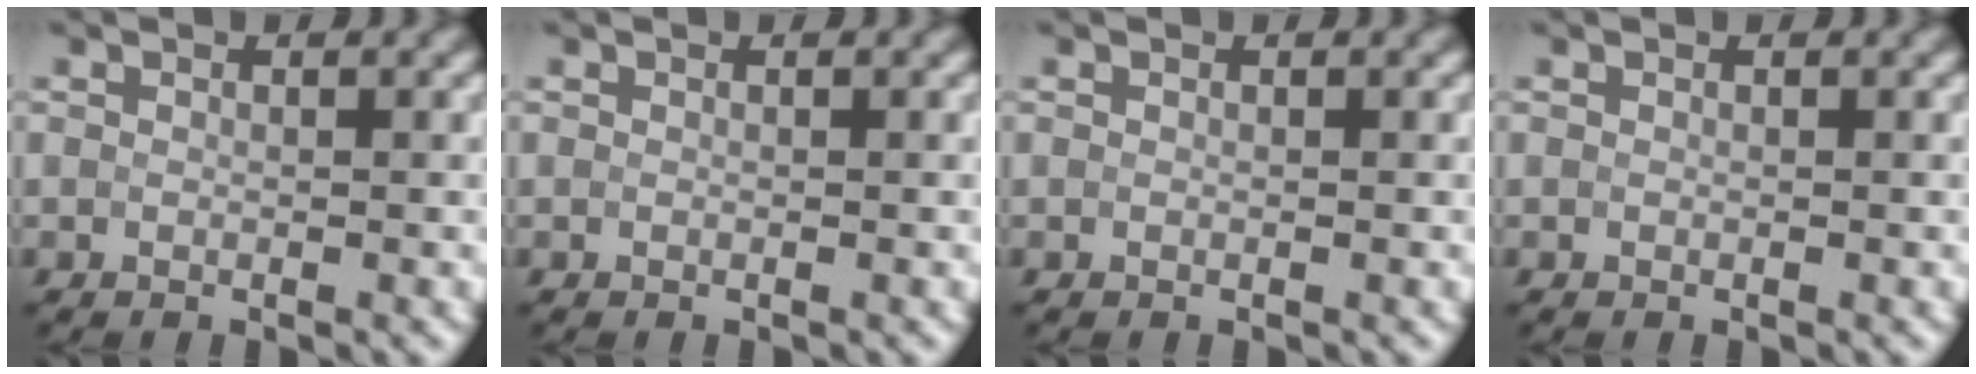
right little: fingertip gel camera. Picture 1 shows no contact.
{"total": 0.0}
{"total": 0.0}
{"total": 0.0}